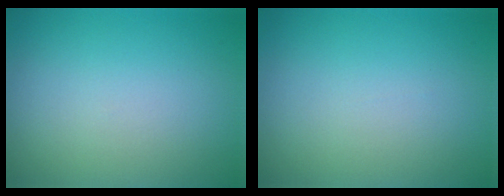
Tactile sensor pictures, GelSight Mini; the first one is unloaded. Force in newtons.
{"total": 0.0}